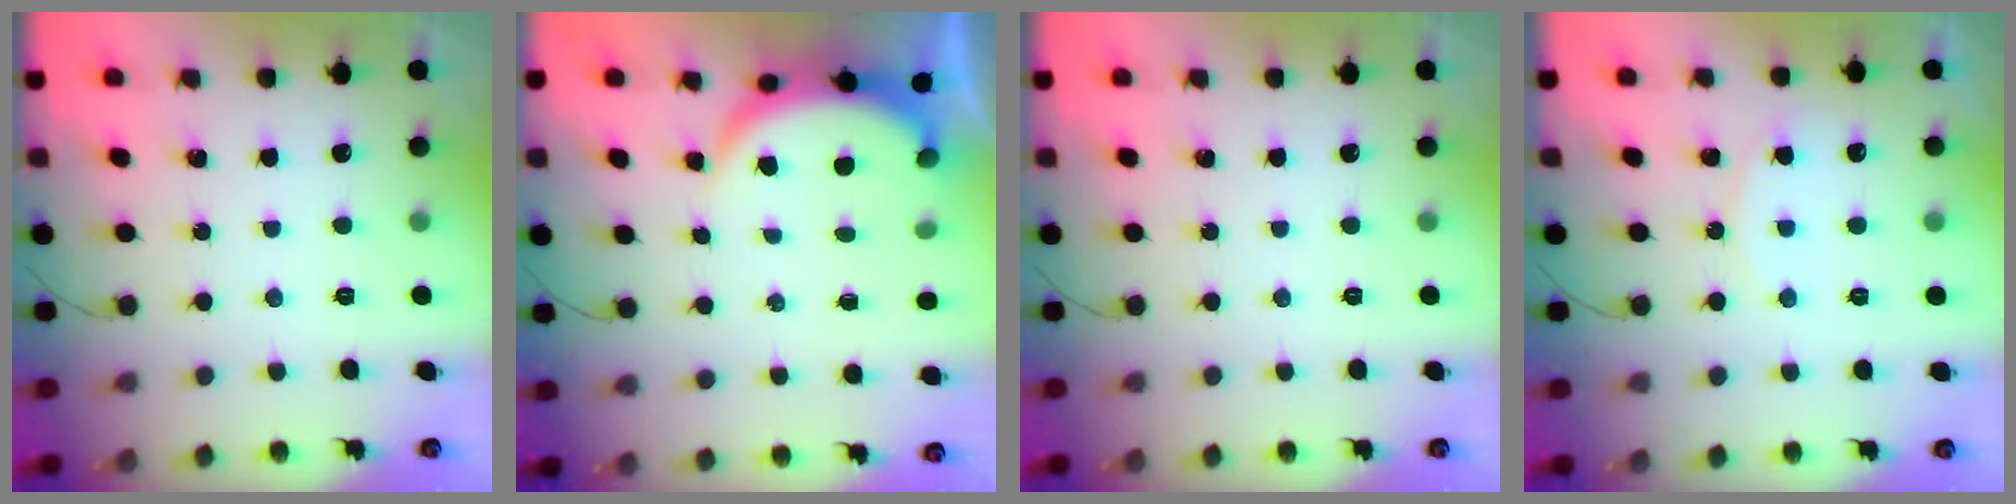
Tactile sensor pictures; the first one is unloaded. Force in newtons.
{"total": 5.4, "press": 5.4, "slide": 0.4}
{"total": 0.0}
{"total": 5.3, "press": 5.2, "slide": 0.6}